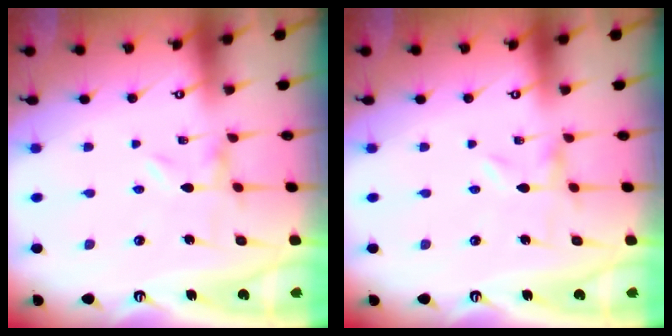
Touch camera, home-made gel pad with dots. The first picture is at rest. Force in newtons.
{"total": 0.0}